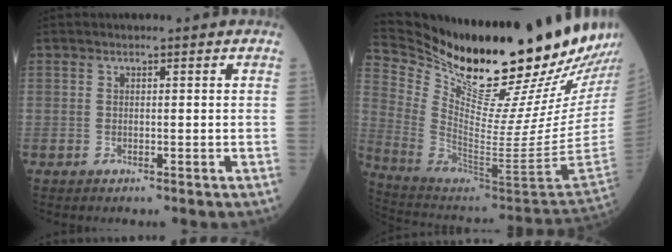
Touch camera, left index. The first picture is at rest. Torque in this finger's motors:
{"motor_torque": [0.98, -1.16, 0.07, 0.00]}